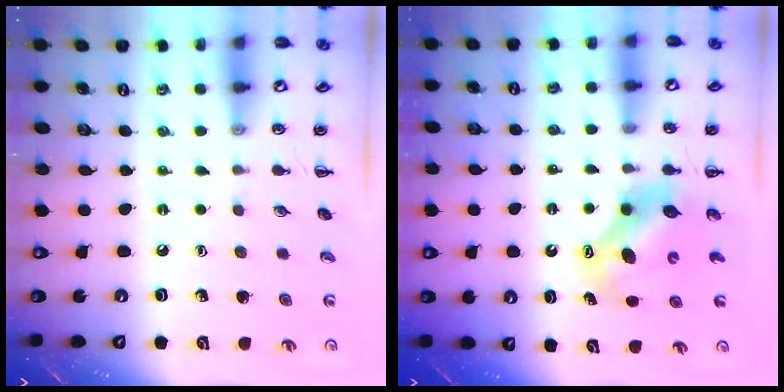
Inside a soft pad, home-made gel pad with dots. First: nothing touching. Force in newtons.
{"total": 6.5, "press": 6.4, "slide": 1.3}